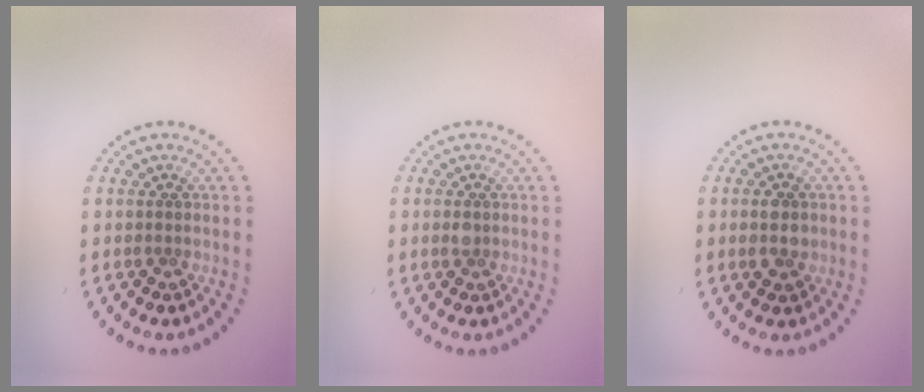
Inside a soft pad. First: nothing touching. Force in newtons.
{"total": 0.8, "press": 0.8, "slide": 0.0}
{"total": 2.8, "press": 2.8, "slide": 0.1}